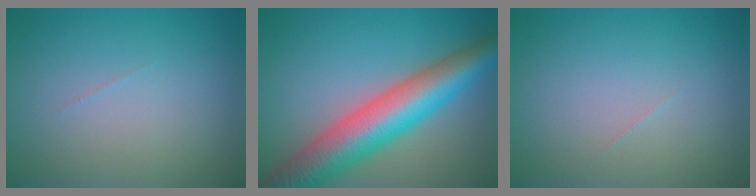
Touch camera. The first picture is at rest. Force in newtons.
{"total": 9.9, "press": 9.9, "slide": 0.4}
{"total": 0.0}